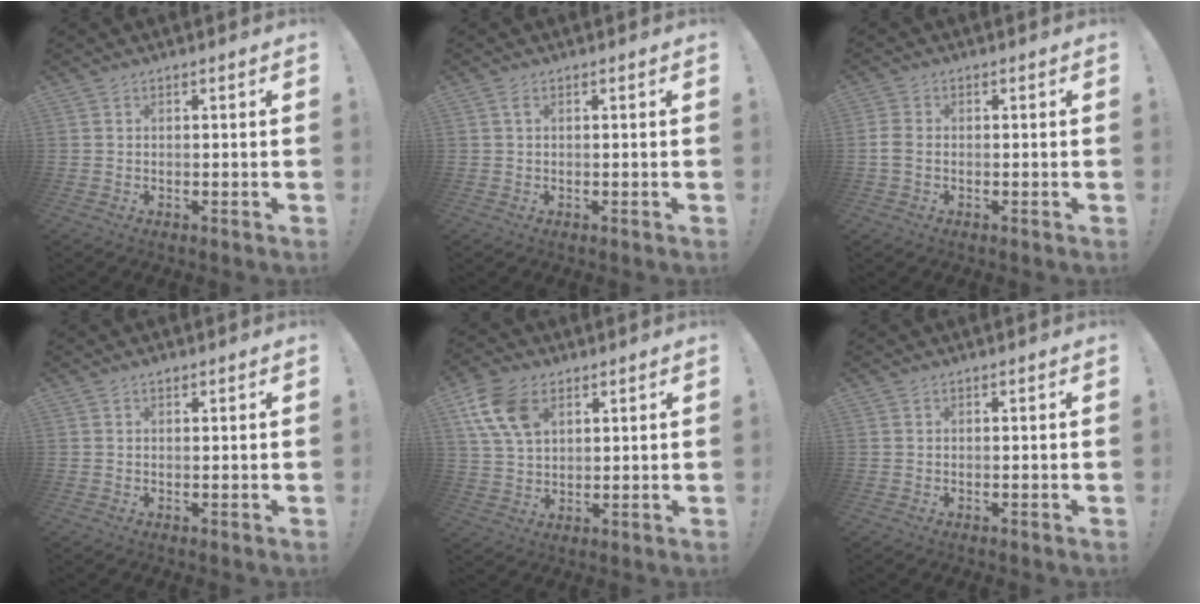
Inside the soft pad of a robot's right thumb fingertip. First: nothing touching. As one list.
[{"total": 1.0, "force": [0.1, 0.2, 1.0], "torque": [-0.017, 0.001, 0.001]}, {"total": 3.6, "force": [-0.6, 2.5, 2.6], "torque": [-0.061, 0.006, -0.011]}, {"total": 0.7, "force": [0.6, 0.2, 0.2], "torque": [0.000, -0.002, 0.011]}, {"total": 12.4, "force": [5.5, 7.9, 7.7], "torque": [-0.150, -0.013, 0.109]}, {"total": 0.0}]